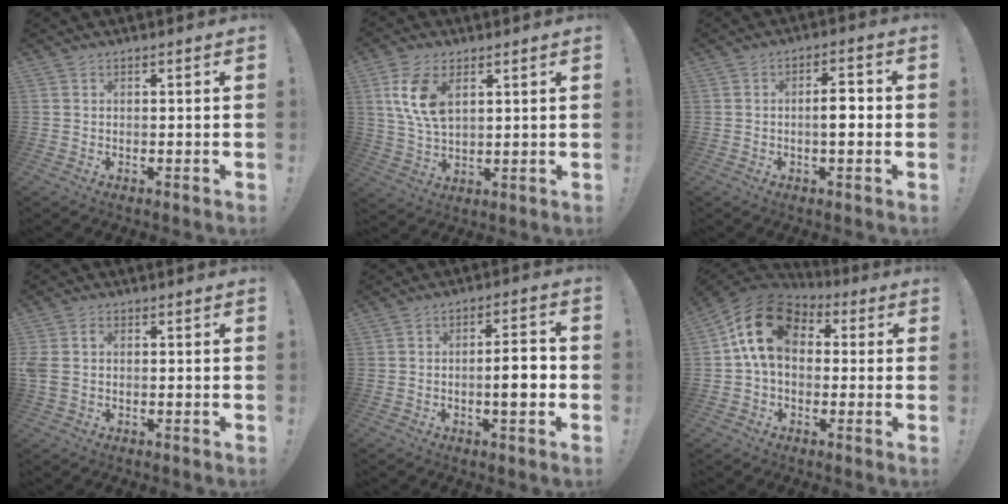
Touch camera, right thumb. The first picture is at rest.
{"total": 10.9, "force": [4.4, 6.2, 7.9], "torque": [-0.161, -0.008, 0.080]}
{"total": 5.5, "force": [-0.7, 1.9, 5.1], "torque": [-0.077, 0.005, -0.018]}
{"total": 3.2, "force": [-0.2, 2.3, 2.2], "torque": [-0.052, 0.010, -0.002]}
{"total": 7.4, "force": [-1.7, 1.8, 7.0], "torque": [-0.098, 0.003, -0.031]}
{"total": 16.3, "force": [4.1, 11.1, 11.3], "torque": [-0.185, 0.009, 0.076]}